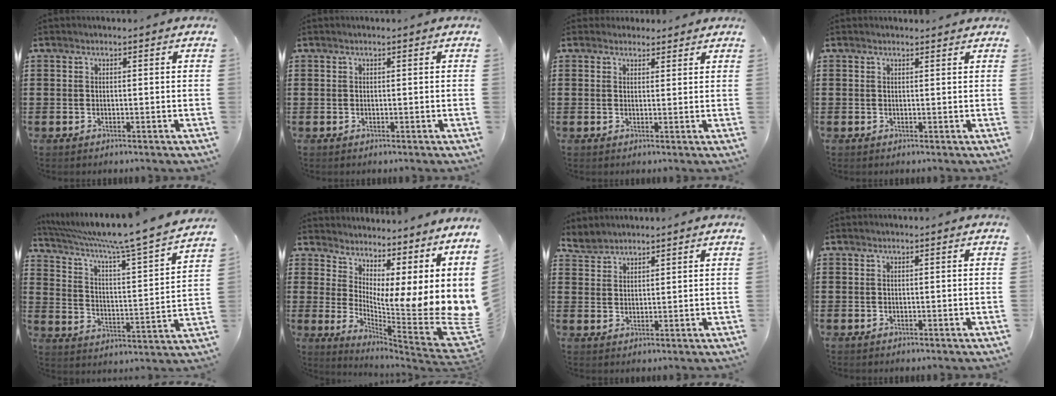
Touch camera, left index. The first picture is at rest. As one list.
[{"total": 0.0}, {"total": 2.1, "force": [1.9, 0.8, -0.1], "torque": [-0.003, 0.004, 0.037]}, {"total": 1.1, "force": [0.9, 0.6, -0.3], "torque": [0.002, 0.003, 0.018]}, {"total": 7.4, "force": [6.3, -0.5, 3.9], "torque": [-0.102, -0.052, 0.097]}, {"total": 4.9, "force": [1.0, 2.7, 3.9], "torque": [-0.051, -0.076, 0.006]}, {"total": 2.8, "force": [2.7, 0.7, -0.3], "torque": [-0.004, -0.002, 0.053]}, {"total": 0.0}]